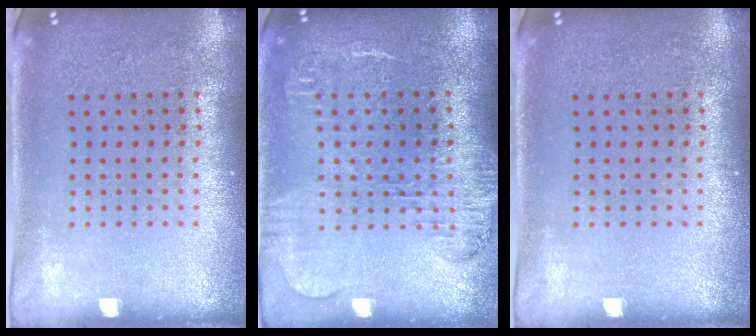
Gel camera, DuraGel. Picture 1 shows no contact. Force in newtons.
{"total": 1.7, "press": 1.5, "slide": 0.8}
{"total": 0.0}